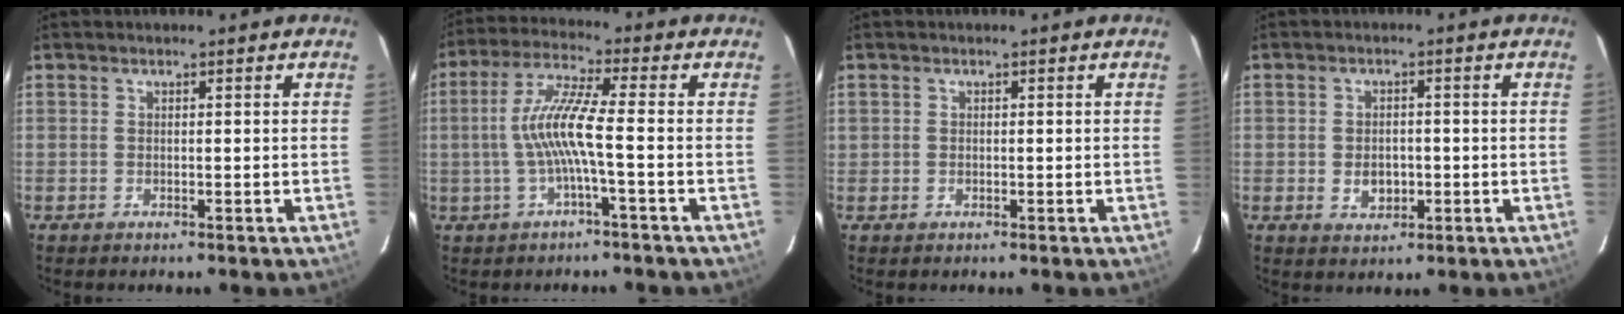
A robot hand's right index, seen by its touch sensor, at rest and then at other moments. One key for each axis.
{"total": 8.5, "fx": -1.6, "fy": -0.2, "fz": 8.4, "tx": -0.177, "ty": 0.007, "tz": -0.028}
{"total": 0.6, "fx": -0.1, "fy": 0.6, "fz": 0.1, "tx": 0.001, "ty": 0.000, "tz": -0.002}
{"total": 4.1, "fx": -0.9, "fy": 3.1, "fz": 2.6, "tx": -0.046, "ty": -0.001, "tz": -0.009}